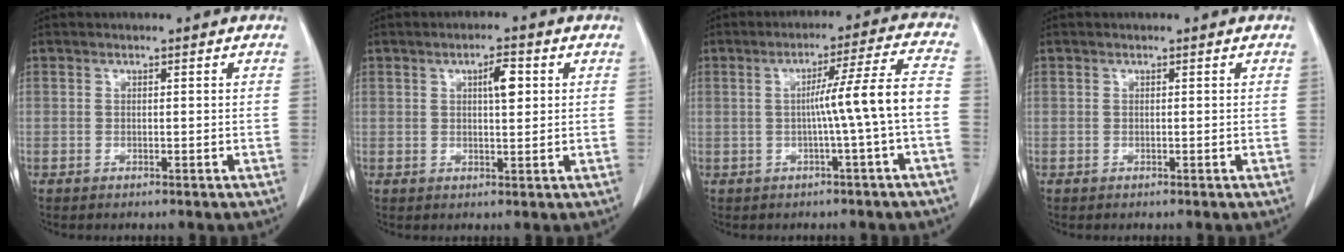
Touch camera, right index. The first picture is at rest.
{"total": 3.7, "force": [1.2, 1.0, 3.4], "torque": [-0.054, 0.004, 0.018]}
{"total": 8.6, "force": [-1.4, -1.7, 8.3], "torque": [-0.122, 0.019, -0.017]}
{"total": 0.0}